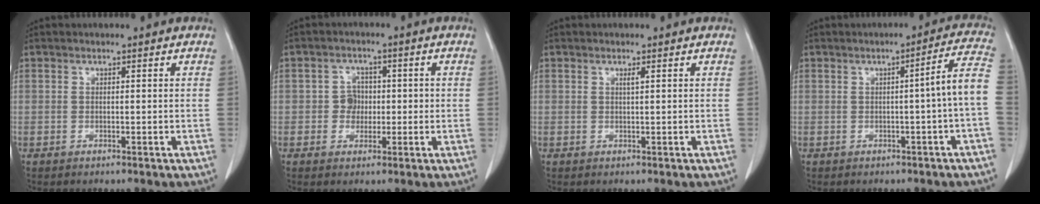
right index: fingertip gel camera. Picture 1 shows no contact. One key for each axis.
{"total": 3.4, "fx": -0.2, "fy": 3.2, "fz": 1.2, "tx": -0.012, "ty": 0.011, "tz": -0.003}
{"total": 0.7, "fx": 0.3, "fy": -0.1, "fz": 0.6, "tx": -0.013, "ty": 0.000, "tz": 0.007}
{"total": 6.2, "fx": -1.0, "fy": -0.9, "fz": 6.0, "tx": -0.072, "ty": 0.013, "tz": -0.016}